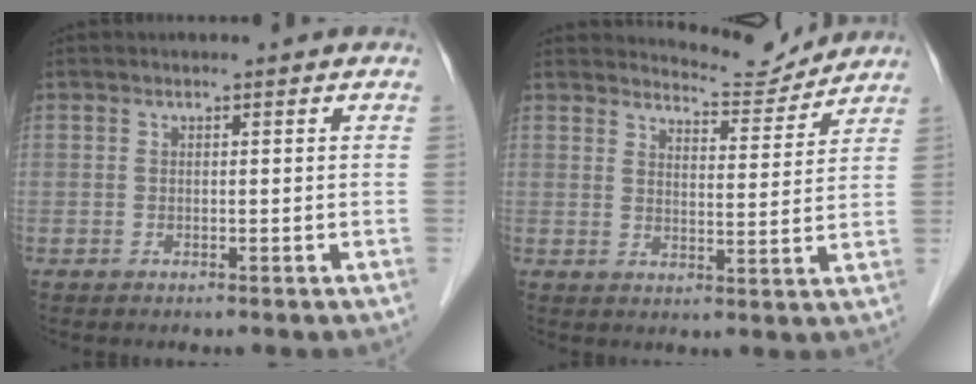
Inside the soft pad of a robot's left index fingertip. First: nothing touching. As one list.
[{"total": 6.3, "force": [6.2, 0.4, -0.7], "torque": [0.002, -0.011, 0.085]}]